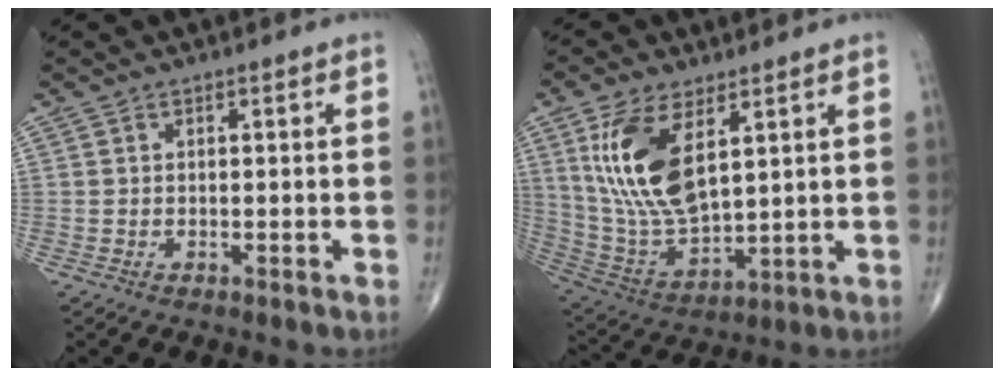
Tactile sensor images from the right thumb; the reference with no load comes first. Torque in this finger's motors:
{"motor_torque": [-0.81, 1.68, 1.50, 0.82, 0.20]}